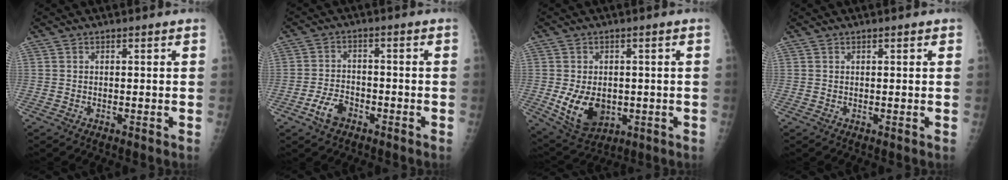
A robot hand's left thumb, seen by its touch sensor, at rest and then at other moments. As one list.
[{"total": 5.0, "force": [-3.0, 3.0, 2.7], "torque": [-0.046, 0.021, -0.053]}, {"total": 9.5, "force": [-1.4, 6.7, 6.6], "torque": [-0.096, -0.008, -0.004]}, {"total": 0.6, "force": [0.4, 0.2, 0.4], "torque": [-0.006, -0.001, 0.004]}]